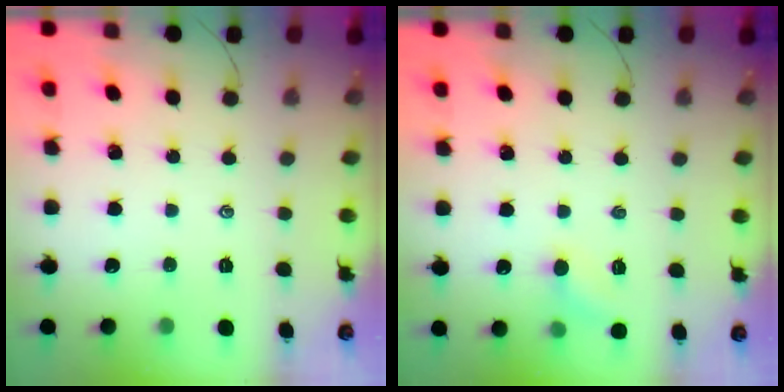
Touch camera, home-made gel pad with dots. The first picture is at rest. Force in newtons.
{"total": 5.8, "press": 5.6, "slide": 1.8}